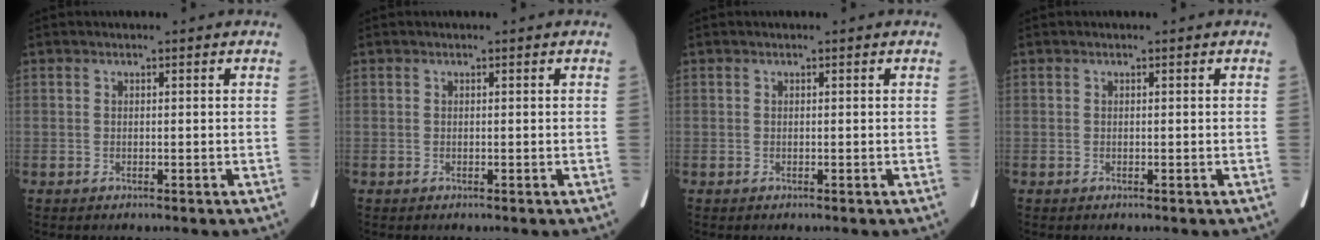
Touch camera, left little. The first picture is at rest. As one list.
[{"total": 0.0}, {"total": 0.0}, {"total": 0.0}]